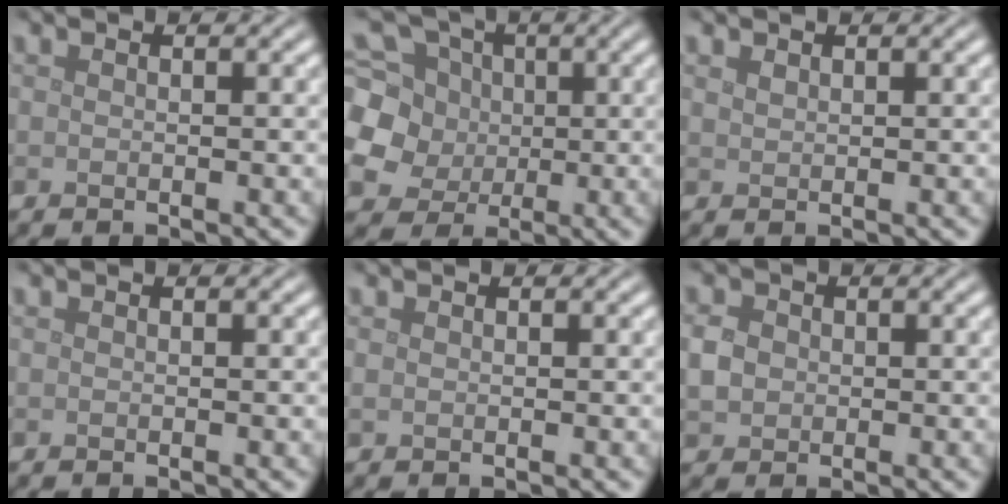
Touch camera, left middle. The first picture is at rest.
{"total": 11.6, "force": [0.7, 10.3, 5.3], "torque": [-0.160, 0.022, -0.013]}
{"total": 0.7, "force": [0.5, 0.3, 0.3], "torque": [-0.008, 0.000, 0.013]}
{"total": 0.0}
{"total": 0.0}
{"total": 1.9, "force": [0.0, 1.7, 0.9], "torque": [-0.019, 0.000, -0.001]}